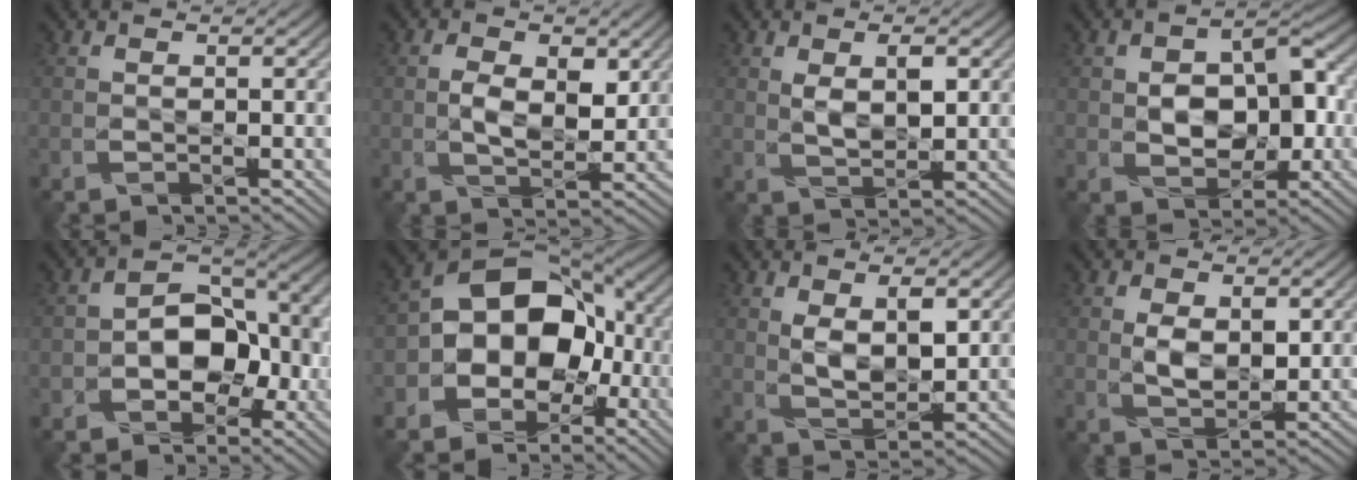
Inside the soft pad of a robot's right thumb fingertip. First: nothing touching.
{"total": 5.1, "force": [0.8, 2.9, 4.2], "torque": [-0.081, -0.008, 0.017]}
{"total": 4.0, "force": [1.1, 2.0, 3.3], "torque": [-0.068, -0.005, 0.024]}
{"total": 7.7, "force": [-0.4, 5.1, 5.8], "torque": [-0.088, 0.004, -0.011]}
{"total": 7.3, "force": [-1.6, 5.2, 4.9], "torque": [-0.069, 0.006, -0.036]}
{"total": 11.4, "force": [-1.9, 8.6, 7.2], "torque": [-0.115, -0.002, -0.058]}
{"total": 5.0, "force": [1.6, 2.6, 3.9], "torque": [-0.082, -0.008, 0.034]}
{"total": 4.3, "force": [0.8, 2.5, 3.4], "torque": [-0.073, -0.007, 0.018]}